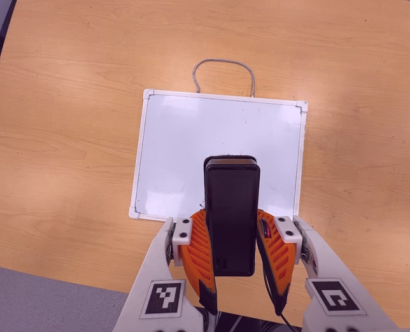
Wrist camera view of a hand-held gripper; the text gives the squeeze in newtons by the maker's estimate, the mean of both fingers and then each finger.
{"total": 8.1, "left": 6.7, "right": 9.6}